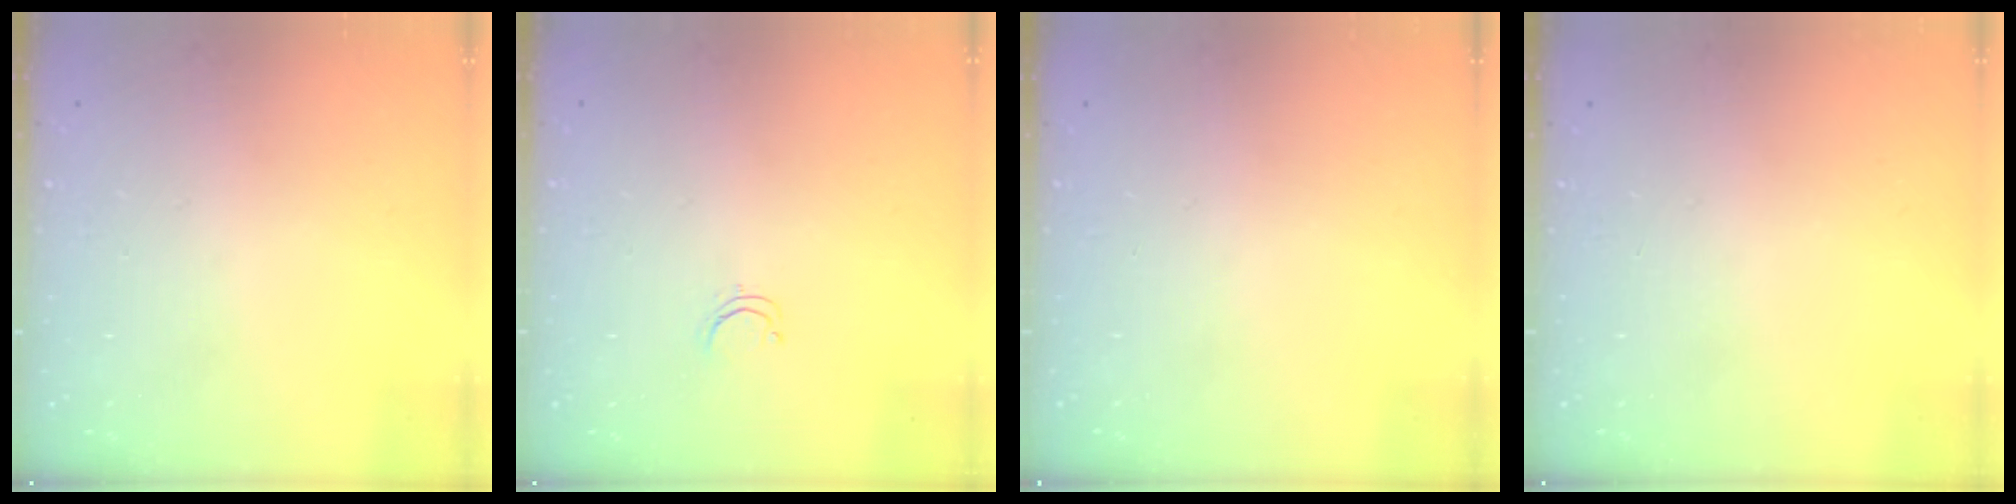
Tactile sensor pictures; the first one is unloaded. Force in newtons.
{"total": 2.4, "press": 2.4, "slide": 0.2}
{"total": 0.0}
{"total": 0.0}